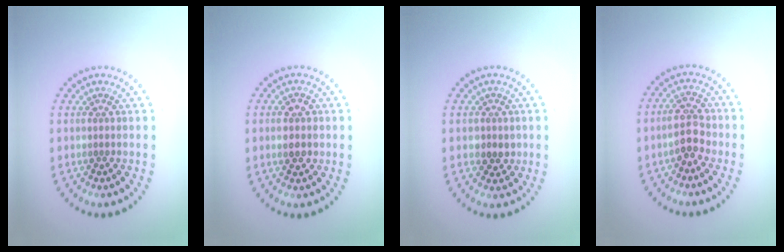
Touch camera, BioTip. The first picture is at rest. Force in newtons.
{"total": 2.9, "press": 2.9, "slide": 0.2}
{"total": 1.8, "press": 1.6, "slide": 0.9}
{"total": 2.7, "press": 2.7, "slide": 0.6}